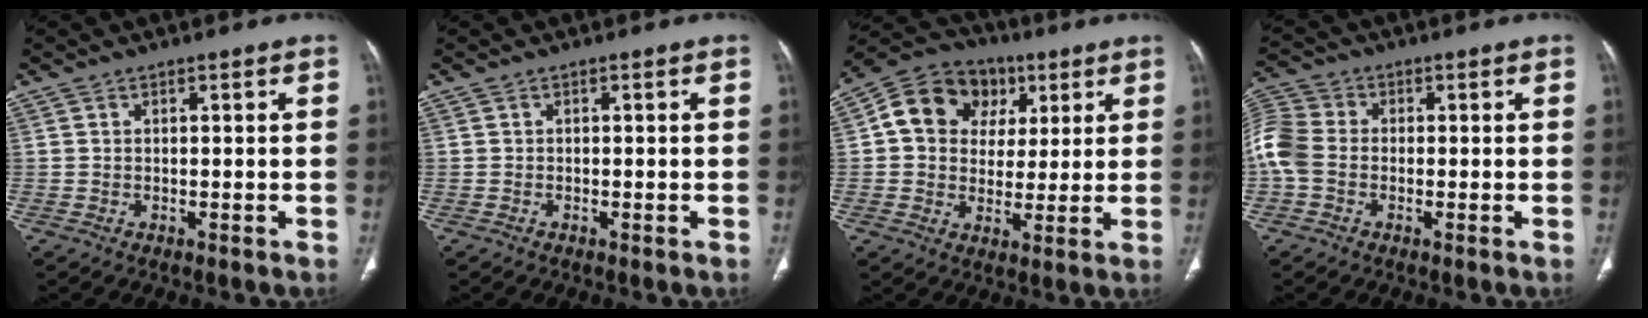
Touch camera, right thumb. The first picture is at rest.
{"total": 0.0}
{"total": 13.9, "force": [3.9, 11.8, 6.4], "torque": [-0.076, 0.012, 0.058]}
{"total": 8.9, "force": [-1.2, 6.8, 5.6], "torque": [-0.136, 0.023, -0.031]}